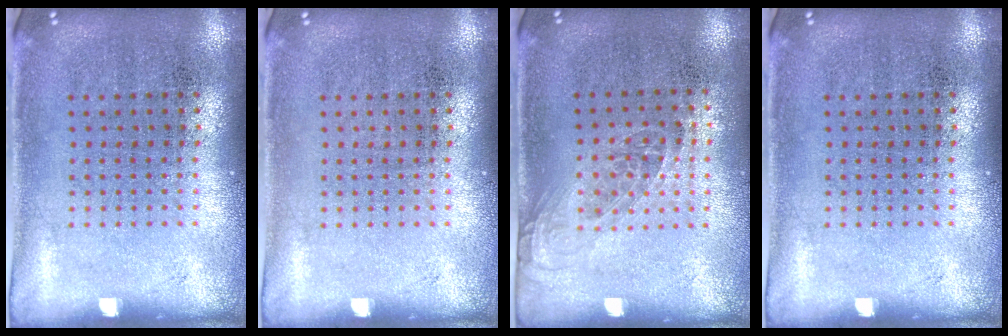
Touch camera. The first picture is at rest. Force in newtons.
{"total": 0.0}
{"total": 1.2, "press": 1.0, "slide": 0.7}
{"total": 0.0}